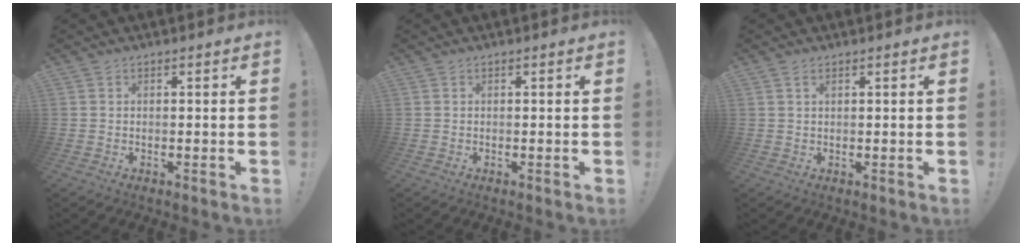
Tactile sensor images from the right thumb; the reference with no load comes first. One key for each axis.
{"total": 0.0}
{"total": 1.3, "fx": 0.8, "fy": 0.4, "fz": 1.0, "tx": -0.013, "ty": -0.003, "tz": 0.012}